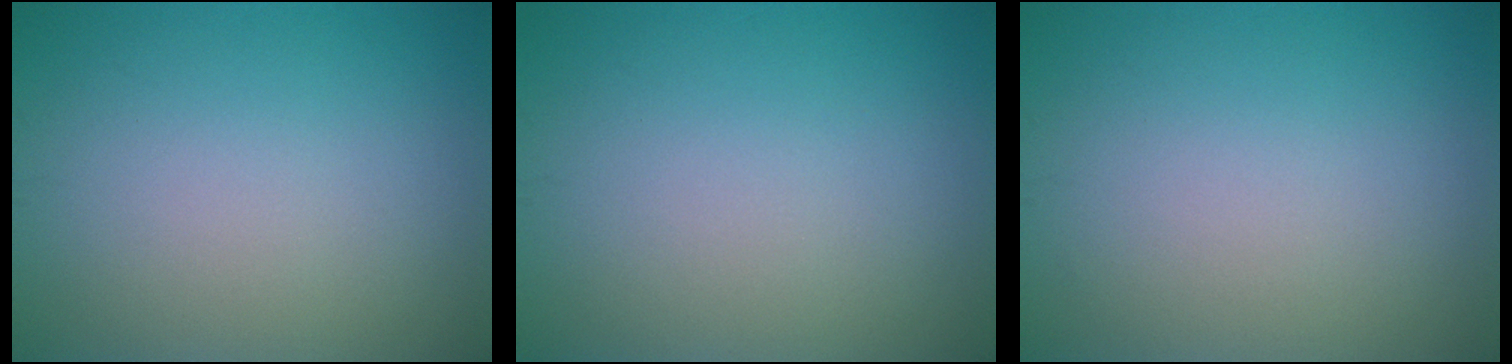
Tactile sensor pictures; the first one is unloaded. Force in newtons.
{"total": 0.0}
{"total": 0.0}